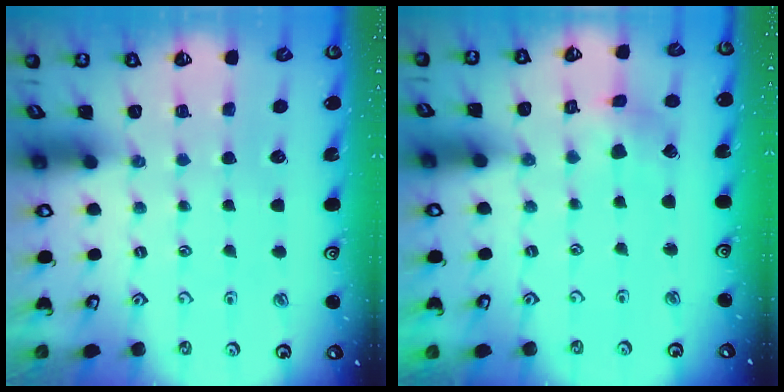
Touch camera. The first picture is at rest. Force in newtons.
{"total": 3.0, "press": 3.0, "slide": 0.4}